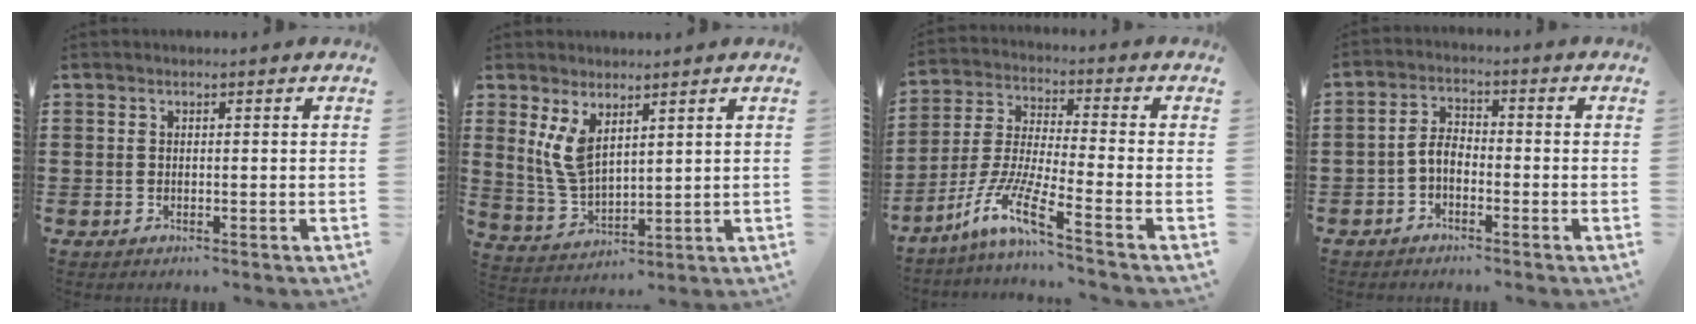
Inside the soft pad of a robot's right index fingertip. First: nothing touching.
{"total": 6.6, "force": [3.1, 3.2, 4.9], "torque": [-0.126, -0.010, 0.052]}
{"total": 9.2, "force": [-6.4, 0.4, 6.6], "torque": [-0.168, -0.022, -0.137]}
{"total": 3.5, "force": [-1.6, 2.0, 2.4], "torque": [-0.060, 0.004, -0.037]}